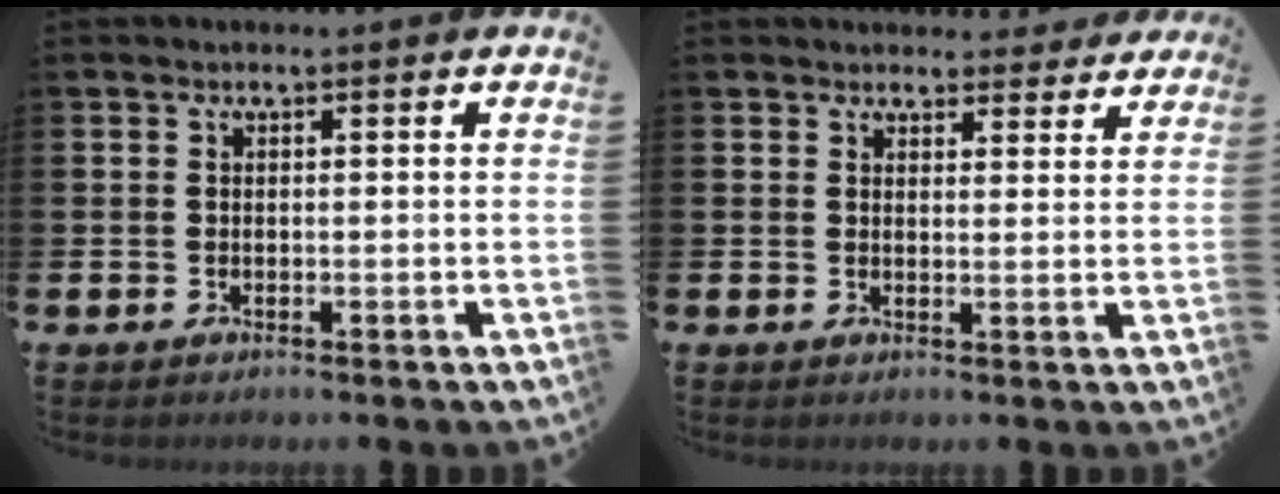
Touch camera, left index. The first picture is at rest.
{"total": 3.4, "force": [3.1, 1.2, -0.1], "torque": [0.014, -0.022, 0.053]}